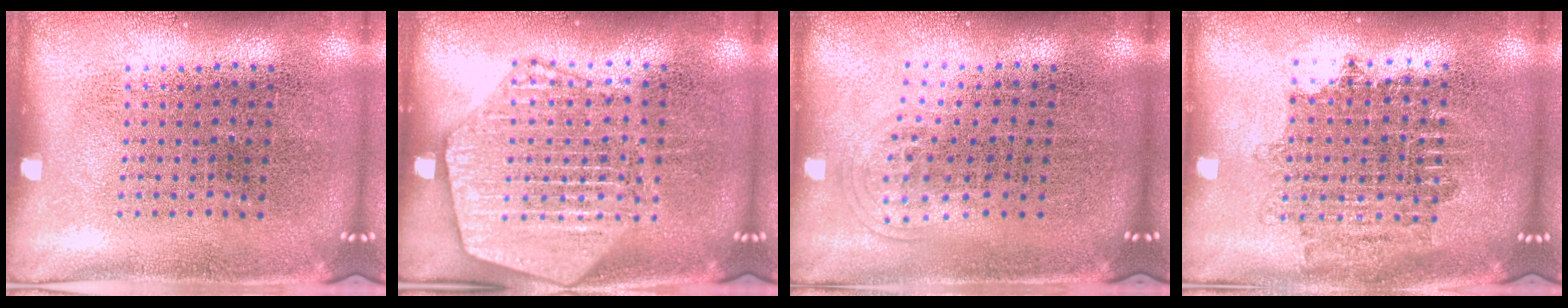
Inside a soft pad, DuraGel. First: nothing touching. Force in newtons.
{"total": 2.2, "press": 2.2, "slide": 0.2}
{"total": 1.0, "press": 0.7, "slide": 0.8}
{"total": 1.8, "press": 1.5, "slide": 1.0}